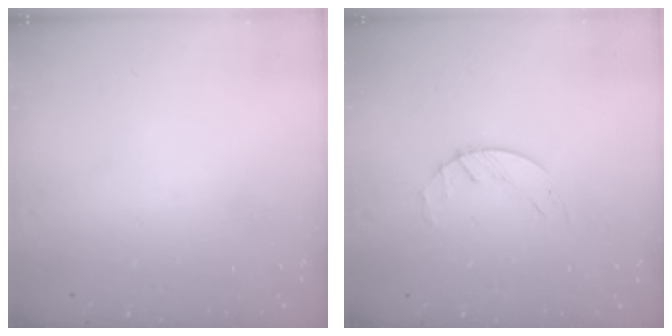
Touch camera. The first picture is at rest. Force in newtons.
{"total": 2.7, "press": 2.6, "slide": 0.3}